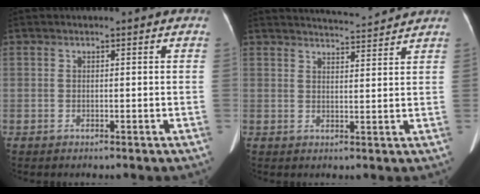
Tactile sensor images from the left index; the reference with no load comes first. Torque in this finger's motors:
{"motor_torque": [-0.35, -0.76, -0.24, 0.00]}